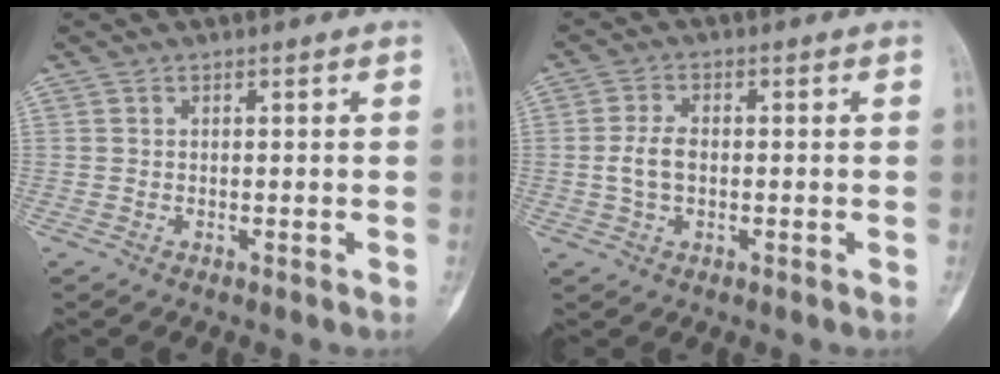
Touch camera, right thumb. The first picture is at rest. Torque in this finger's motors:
{"motor_torque": [0.68, 0.85, 0.31, -0.31, 0.04]}